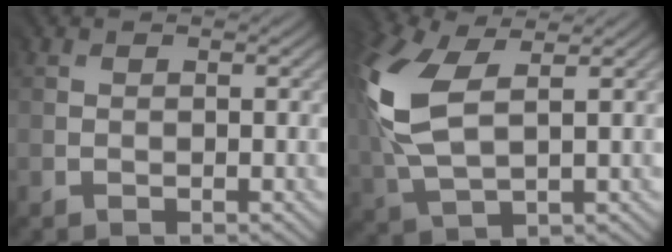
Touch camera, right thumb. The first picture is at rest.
{"total": 11.6, "force": [3.3, 6.0, 9.4], "torque": [-0.274, 0.007, 0.065]}